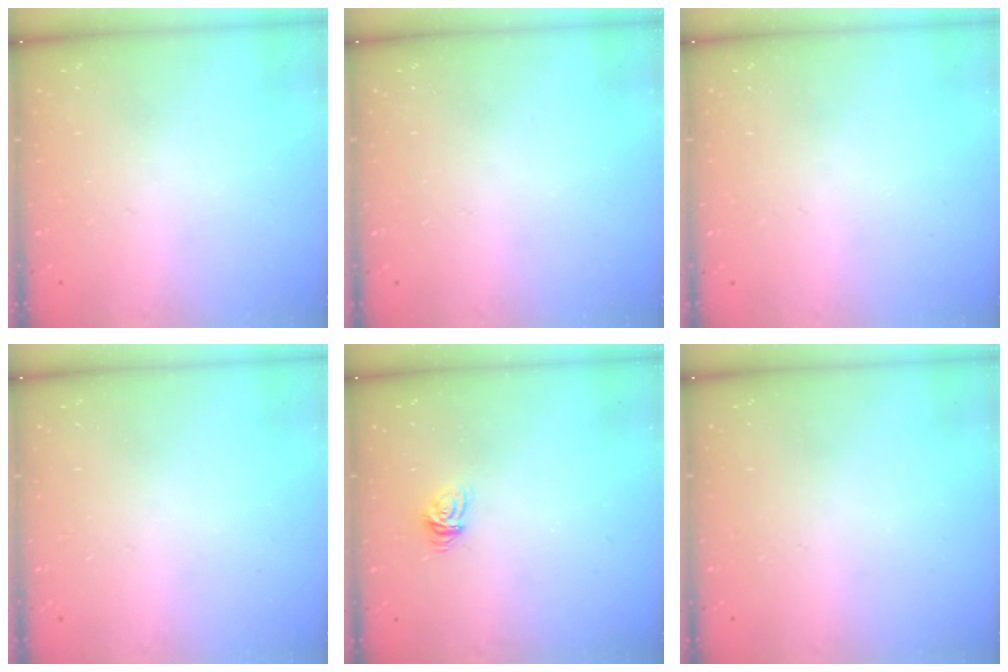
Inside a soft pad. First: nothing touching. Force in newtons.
{"total": 0.0}
{"total": 0.0}
{"total": 0.0}
{"total": 5.9, "press": 5.9, "slide": 0.4}
{"total": 0.0}